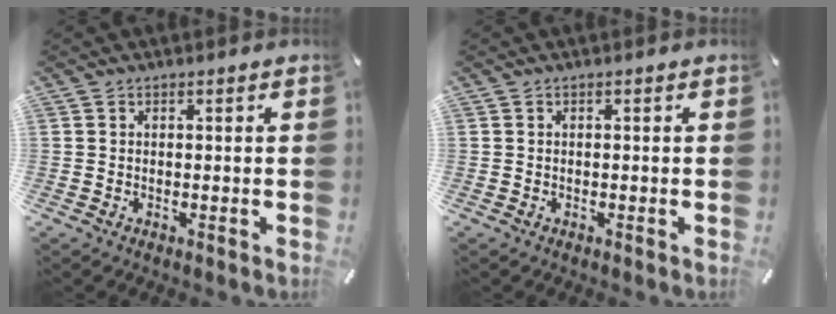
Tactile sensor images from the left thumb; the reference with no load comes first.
{"total": 0.0}